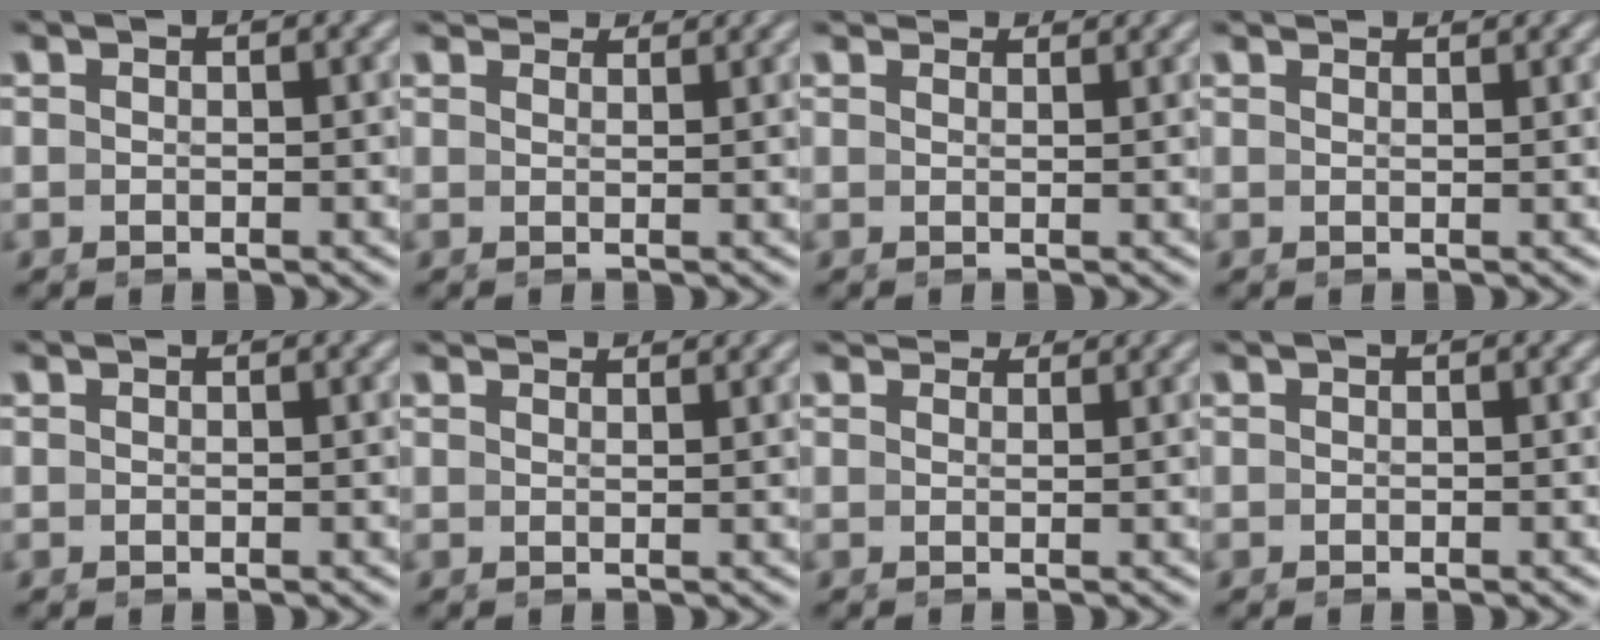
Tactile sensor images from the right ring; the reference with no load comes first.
{"total": 3.2, "force": [3.1, -0.4, 0.5], "torque": [0.002, 0.007, 0.052]}
{"total": 2.5, "force": [2.4, -0.4, 0.3], "torque": [0.005, 0.005, 0.041]}
{"total": 1.9, "force": [1.8, -0.7, 0.0], "torque": [0.011, 0.002, 0.032]}
{"total": 0.0}
{"total": 2.6, "force": [2.5, -0.7, 0.1], "torque": [0.008, 0.005, 0.044]}
{"total": 2.8, "force": [2.7, -0.2, 0.6], "torque": [0.003, 0.007, 0.044]}
{"total": 0.6, "force": [-0.4, 0.1, 0.5], "torque": [-0.010, 0.004, -0.008]}